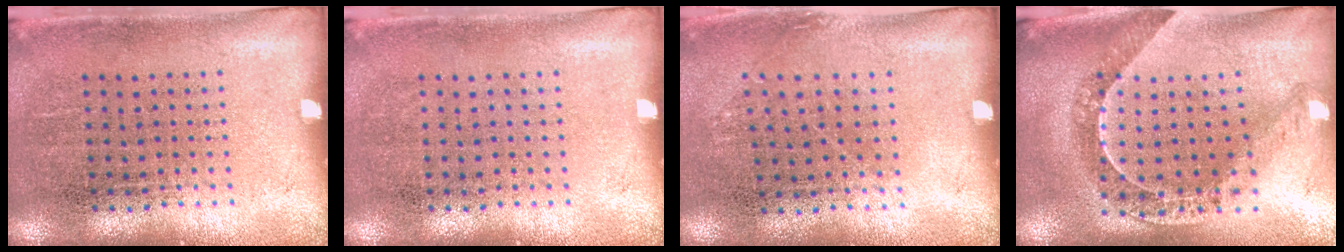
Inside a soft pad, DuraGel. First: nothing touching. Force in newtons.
{"total": 0.0}
{"total": 0.8, "press": 0.6, "slide": 0.6}
{"total": 1.1, "press": 1.1, "slide": 0.3}